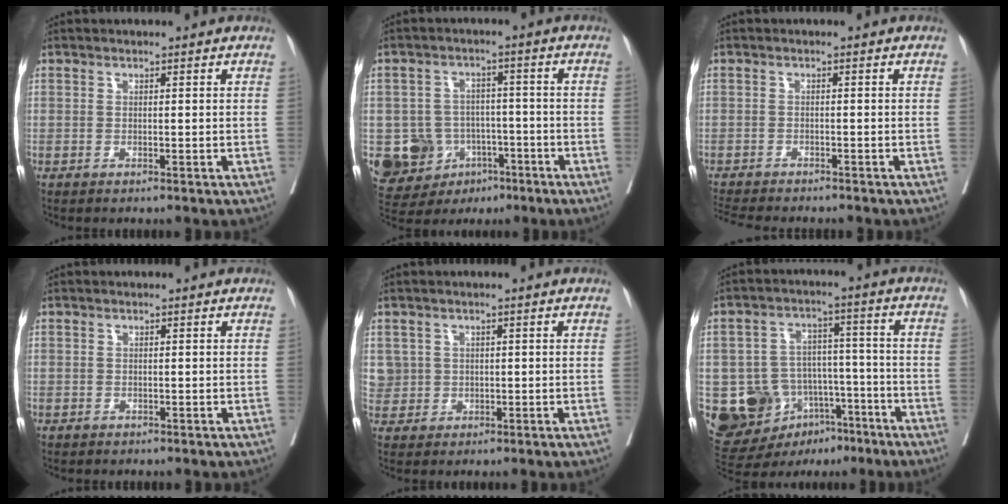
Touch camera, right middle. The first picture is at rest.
{"total": 9.4, "force": [-3.4, 8.4, 2.6], "torque": [-0.057, 0.018, -0.042]}
{"total": 8.0, "force": [-7.3, 1.1, 3.1], "torque": [-0.044, -0.008, -0.112]}
{"total": 0.5, "force": [-0.2, 0.5, -0.1], "torque": [0.003, 0.006, -0.008]}
{"total": 3.2, "force": [0.7, 3.1, -0.1], "torque": [0.015, 0.002, 0.017]}
{"total": 13.7, "force": [-6.6, 9.9, 6.9], "torque": [-0.120, 0.032, -0.096]}